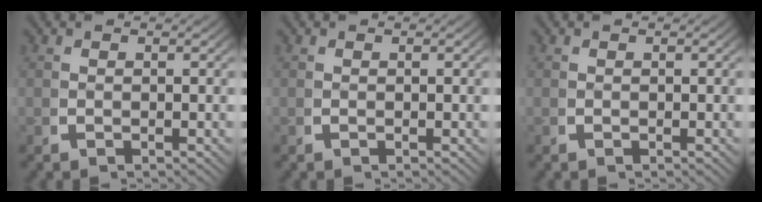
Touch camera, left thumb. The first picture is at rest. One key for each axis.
{"total": 0.0}
{"total": 0.0}